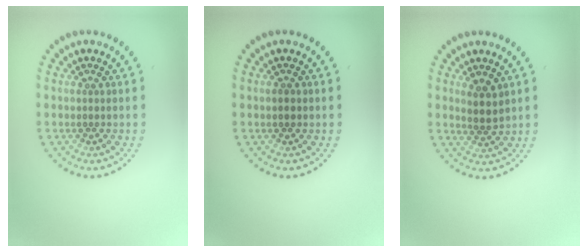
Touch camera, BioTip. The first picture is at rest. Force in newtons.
{"total": 1.1, "press": 1.1, "slide": 0.1}
{"total": 2.2, "press": 1.9, "slide": 1.2}